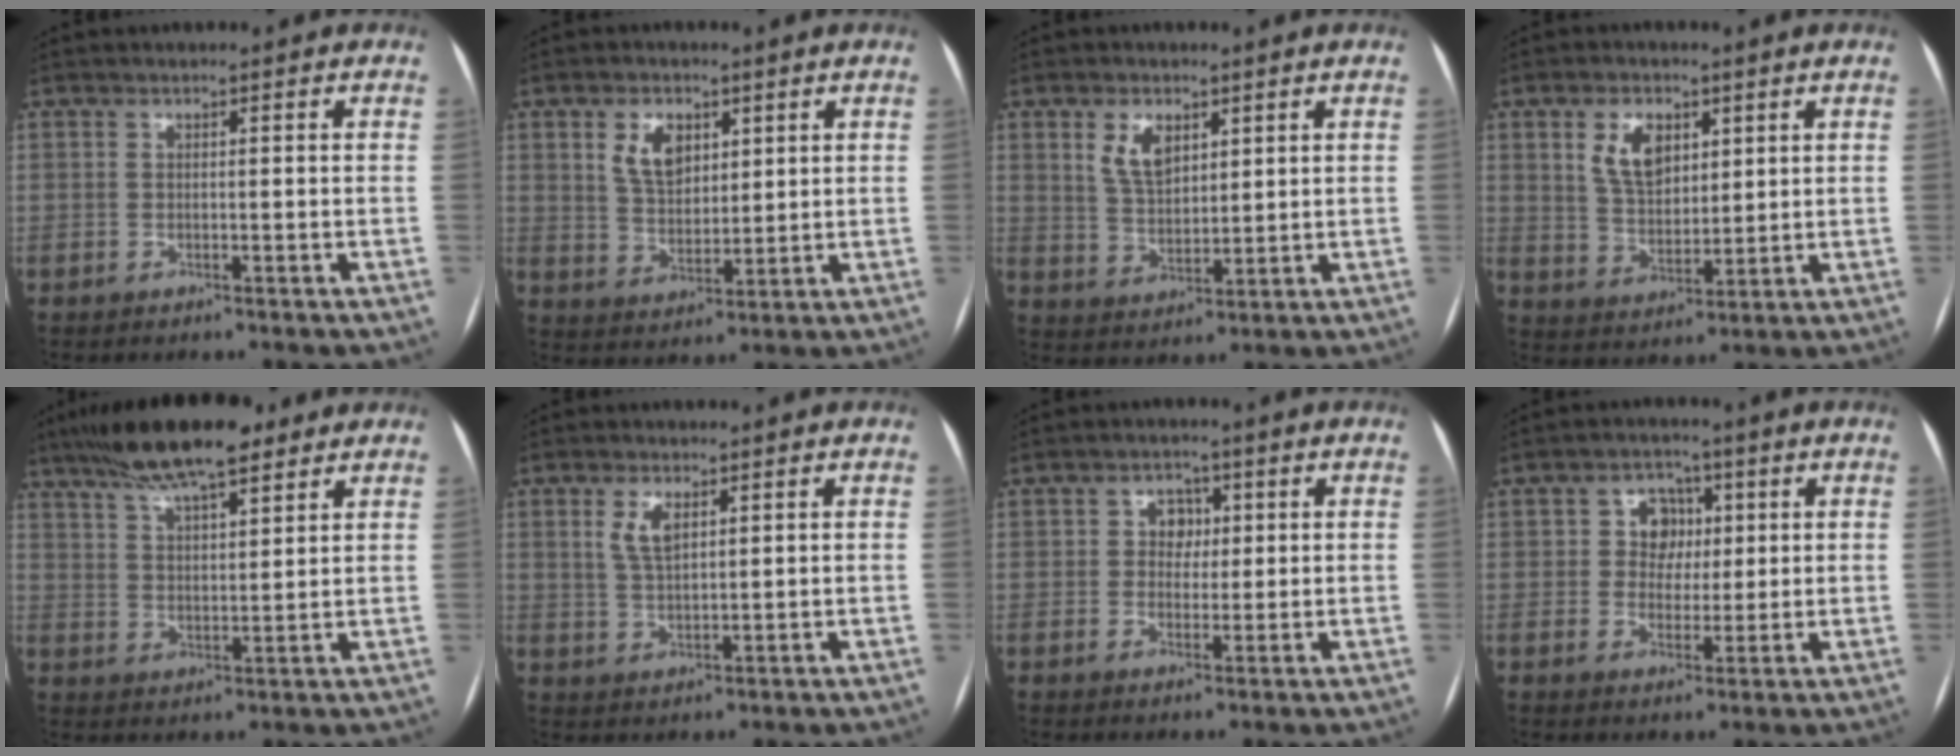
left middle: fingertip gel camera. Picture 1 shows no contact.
{"total": 6.4, "force": [2.9, 3.9, 4.2], "torque": [-0.080, 0.009, 0.060]}
{"total": 5.7, "force": [2.8, 3.1, 3.9], "torque": [-0.077, 0.005, 0.060]}
{"total": 7.1, "force": [3.1, 4.2, 4.8], "torque": [-0.093, 0.010, 0.066]}
{"total": 14.0, "force": [10.3, 3.0, 8.9], "torque": [-0.161, 0.025, 0.177]}
{"total": 4.0, "force": [1.8, 1.7, 3.2], "torque": [-0.066, 0.002, 0.039]}
{"total": 3.5, "force": [0.8, 2.8, 1.9], "torque": [-0.024, 0.008, 0.012]}
{"total": 5.0, "force": [1.2, 4.4, 2.0], "torque": [-0.026, 0.015, 0.022]}